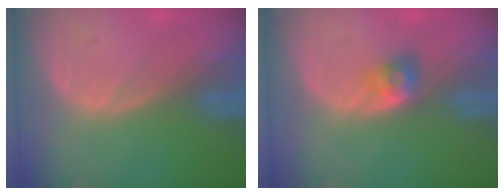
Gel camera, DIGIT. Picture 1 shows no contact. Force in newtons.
{"total": 2.9, "press": 2.5, "slide": 1.6}